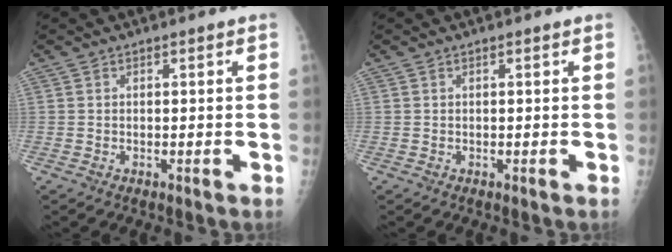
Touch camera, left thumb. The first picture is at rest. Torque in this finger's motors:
{"motor_torque": [0.02, 0.02, 0.00, 0.00, 0.00]}